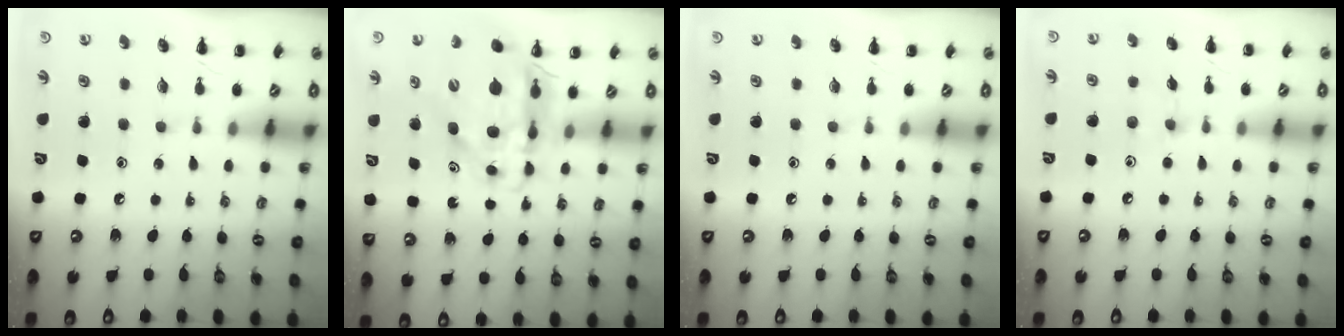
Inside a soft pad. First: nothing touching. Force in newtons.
{"total": 10.9, "press": 10.3, "slide": 3.4}
{"total": 0.0}
{"total": 4.2, "press": 3.8, "slide": 1.7}